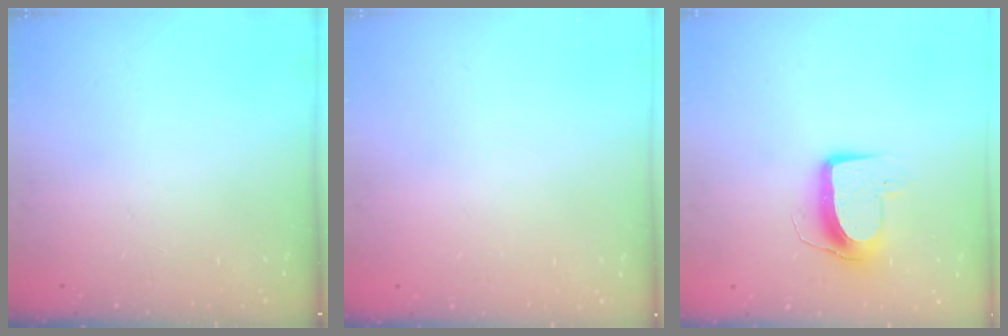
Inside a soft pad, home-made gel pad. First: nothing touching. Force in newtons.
{"total": 0.0}
{"total": 10.5, "press": 10.5, "slide": 0.4}